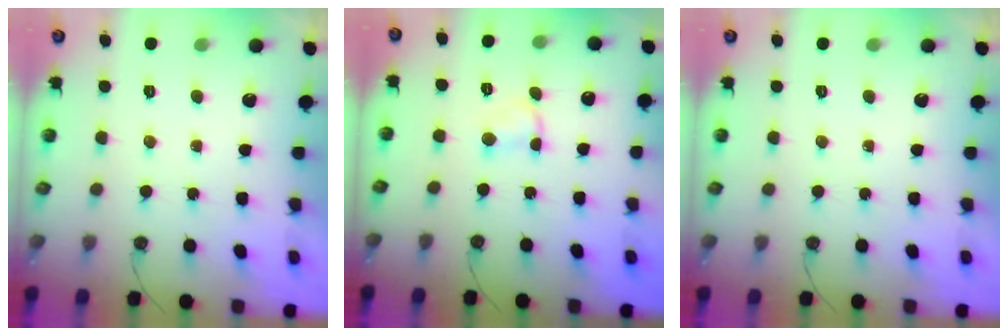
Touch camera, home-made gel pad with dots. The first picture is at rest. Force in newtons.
{"total": 2.7, "press": 2.7, "slide": 0.3}
{"total": 0.0}